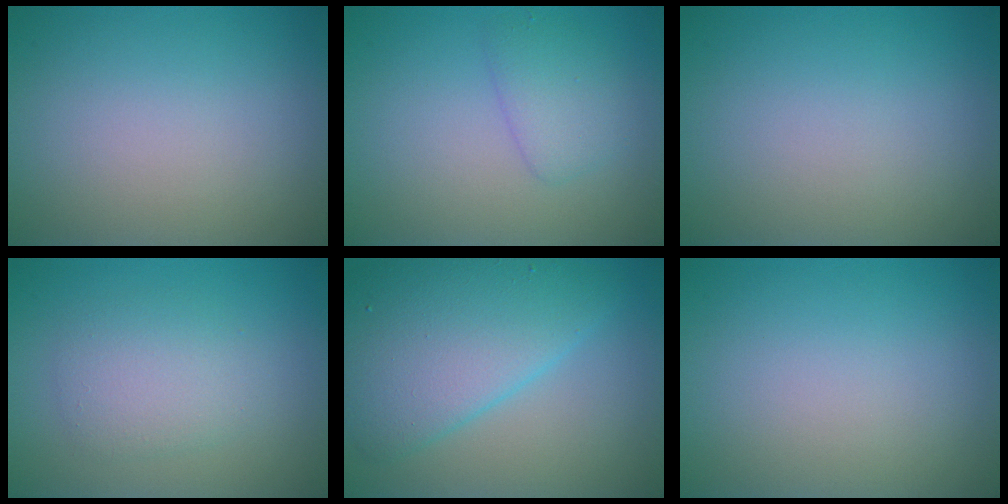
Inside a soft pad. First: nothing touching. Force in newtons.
{"total": 2.2, "press": 2.2, "slide": 0.2}
{"total": 0.0}
{"total": 2.9, "press": 2.9, "slide": 0.1}
{"total": 7.6, "press": 7.6, "slide": 0.2}
{"total": 0.0}